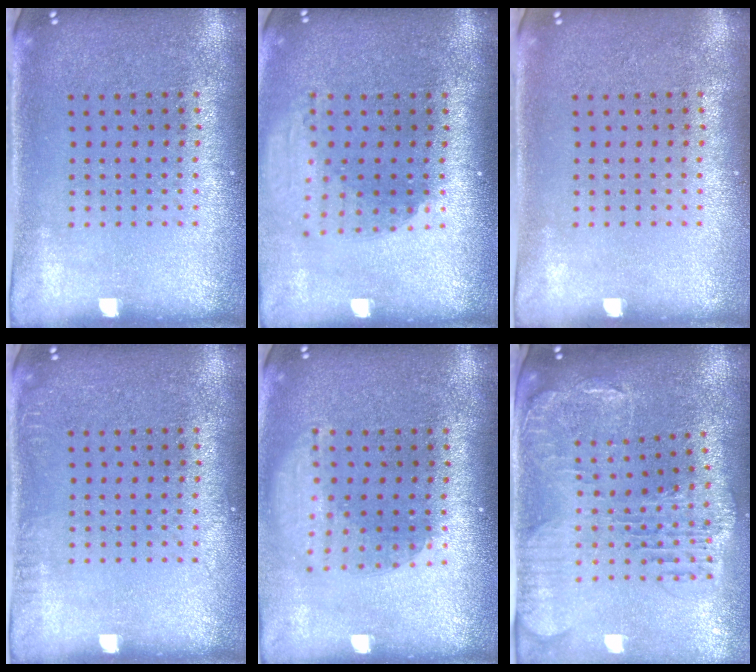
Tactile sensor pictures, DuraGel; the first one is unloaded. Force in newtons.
{"total": 1.9, "press": 1.5, "slide": 1.2}
{"total": 0.0}
{"total": 0.7, "press": 0.7, "slide": 0.1}
{"total": 1.6, "press": 1.2, "slide": 1.0}
{"total": 1.8, "press": 1.6, "slide": 0.7}